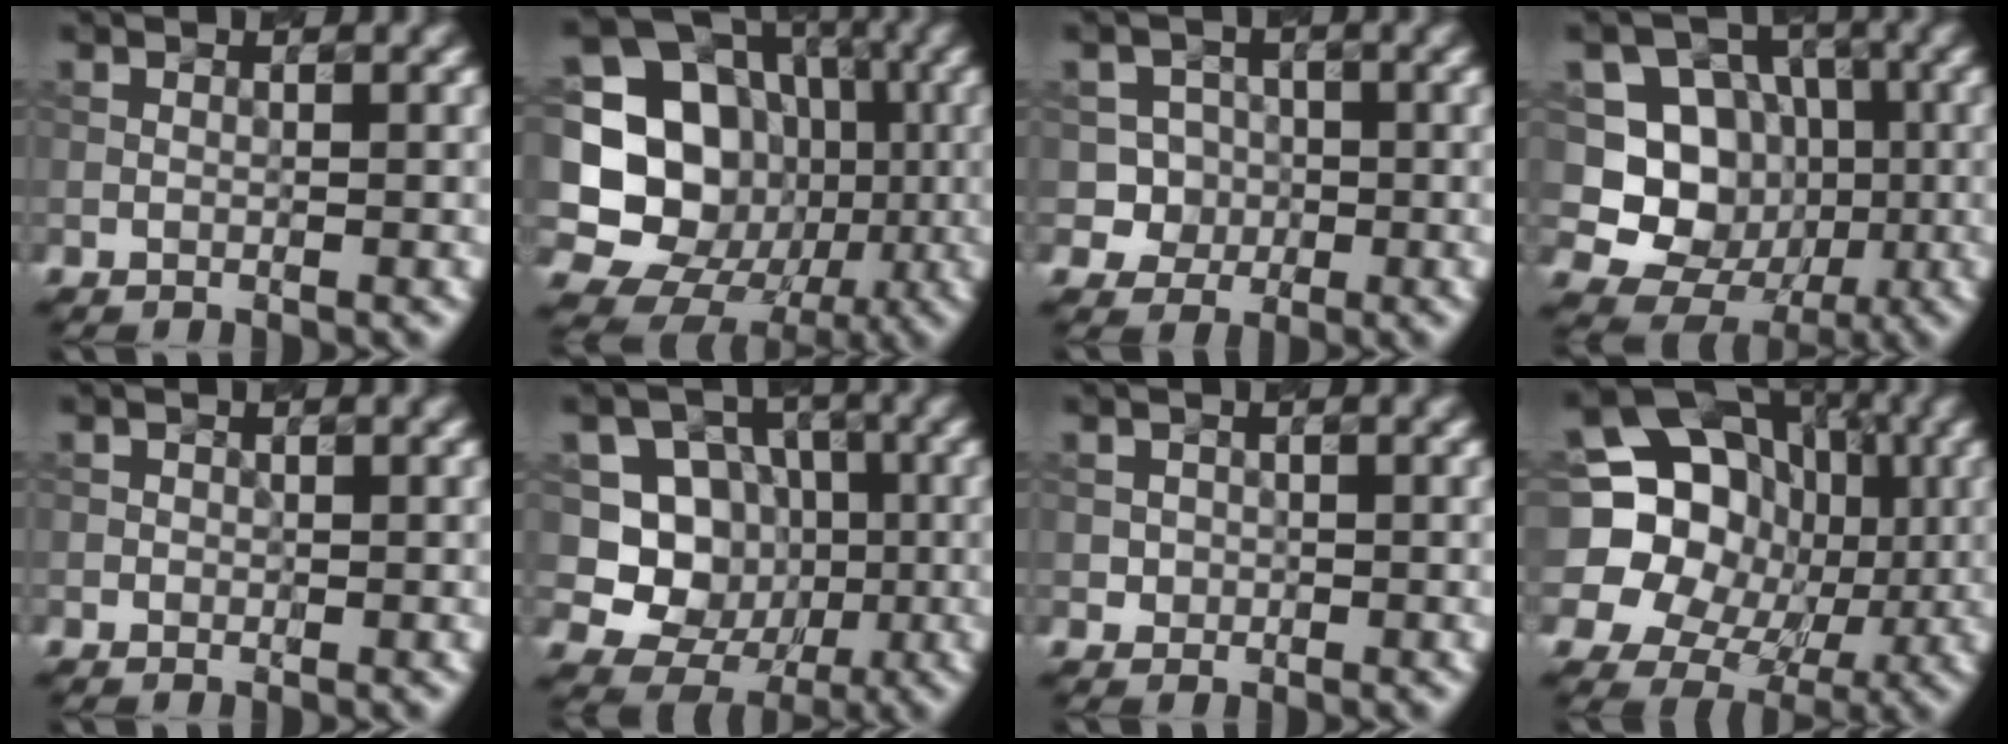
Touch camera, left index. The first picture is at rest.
{"total": 19.9, "force": [-0.9, 18.2, 8.1], "torque": [-0.181, 0.035, -0.035]}
{"total": 3.2, "force": [-0.7, 3.1, 0.6], "torque": [0.007, 0.005, -0.028]}
{"total": 9.7, "force": [-0.8, 9.0, 3.5], "torque": [-0.077, 0.008, -0.034]}
{"total": 0.6, "force": [-0.1, 0.6, 0.1], "torque": [0.002, -0.006, -0.004]}
{"total": 8.5, "force": [-0.5, 8.0, 2.8], "torque": [-0.054, 0.011, -0.032]}
{"total": 1.1, "force": [-0.1, 1.0, 0.2], "torque": [0.007, -0.006, 0.002]}
{"total": 19.8, "force": [2.8, 17.9, 8.0], "torque": [-0.175, 0.047, 0.014]}